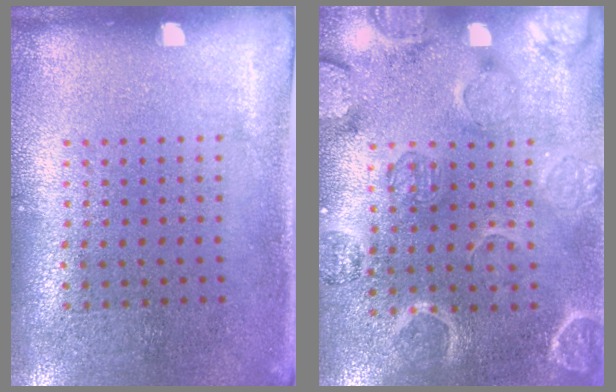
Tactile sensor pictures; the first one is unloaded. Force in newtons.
{"total": 2.7, "press": 2.7, "slide": 0.0}